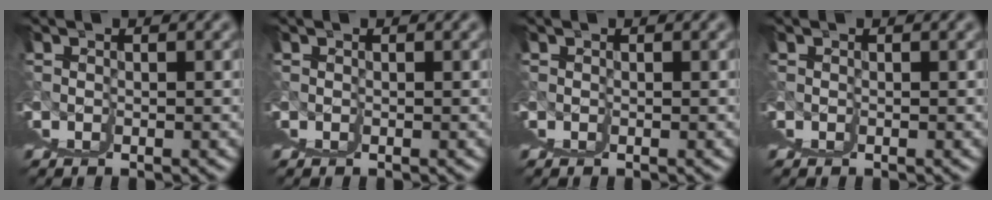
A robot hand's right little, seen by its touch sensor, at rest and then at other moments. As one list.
[{"total": 0.0}, {"total": 0.0}, {"total": 0.0}]